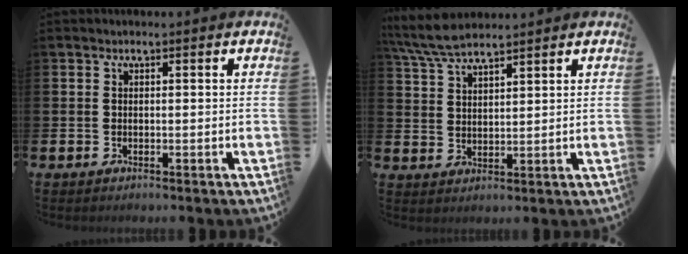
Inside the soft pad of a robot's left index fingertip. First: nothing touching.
{"total": 6.1, "force": [5.6, 1.0, 2.2], "torque": [-0.057, -0.017, 0.103]}